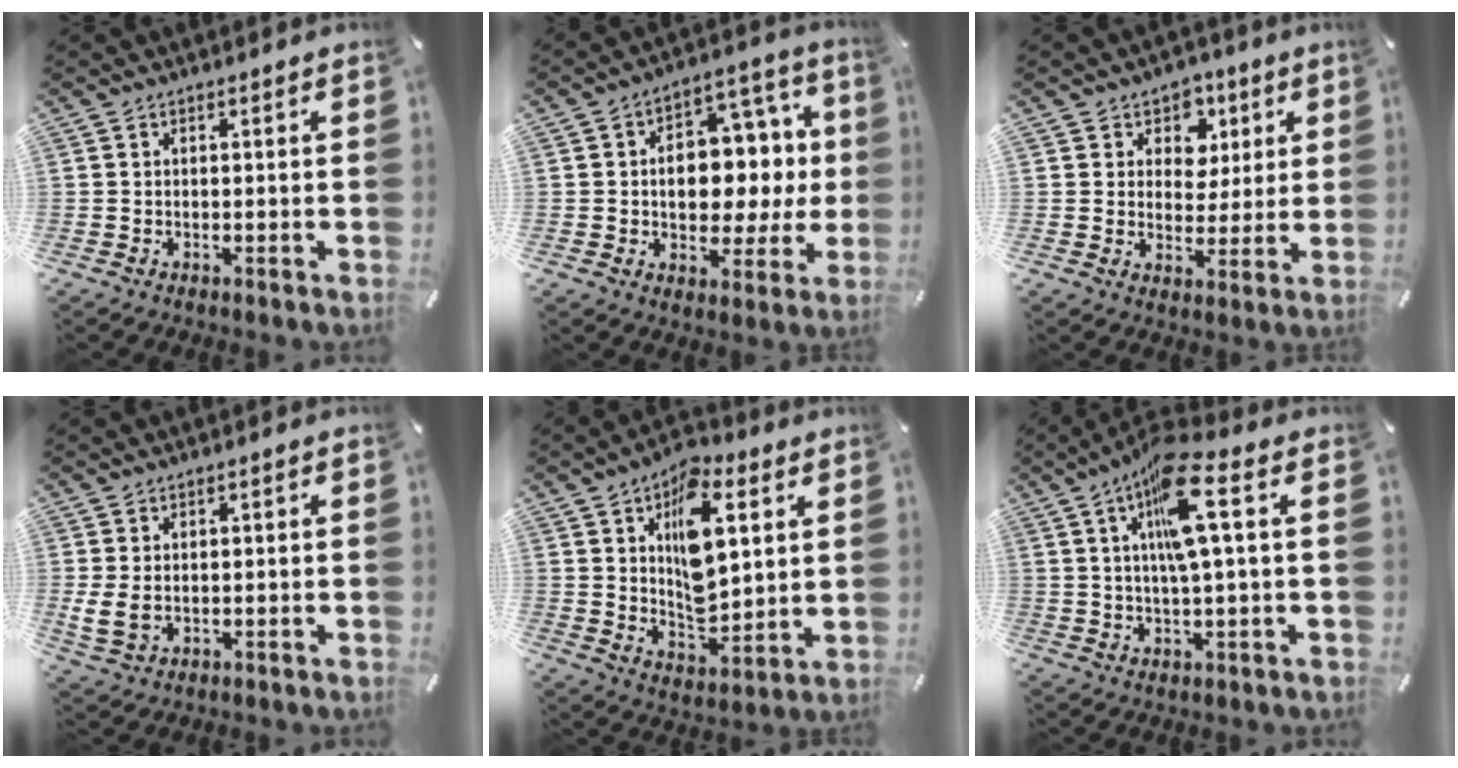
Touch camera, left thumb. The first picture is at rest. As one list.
[{"total": 12.5, "force": [0.0, 9.3, 8.4], "torque": [-0.098, -0.010, 0.005]}, {"total": 7.8, "force": [3.0, 7.0, 1.8], "torque": [-0.021, -0.023, 0.050]}, {"total": 4.5, "force": [0.4, 3.2, 3.2], "torque": [-0.067, -0.001, 0.007]}, {"total": 14.8, "force": [5.4, 8.5, 10.8], "torque": [-0.170, -0.017, 0.092]}, {"total": 12.7, "force": [4.1, 2.0, 11.8], "torque": [-0.215, -0.006, 0.065]}]